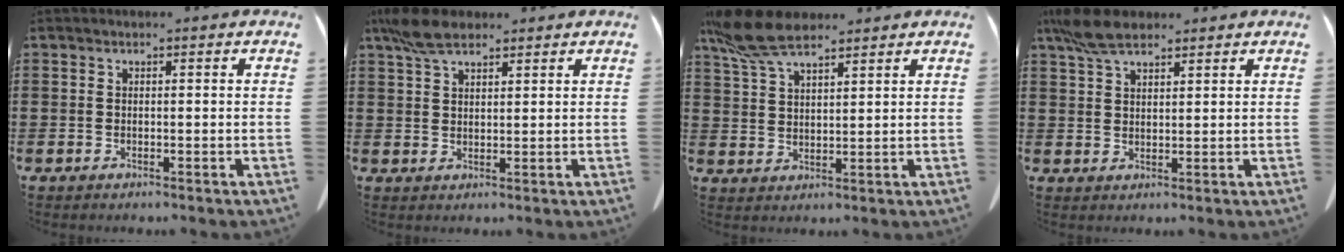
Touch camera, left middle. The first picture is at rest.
{"total": 5.8, "force": [4.2, 2.2, 3.4], "torque": [-0.078, 0.004, 0.078]}
{"total": 9.0, "force": [6.7, 2.6, 5.4], "torque": [-0.134, -0.012, 0.123]}
{"total": 6.1, "force": [4.5, 2.2, 3.5], "torque": [-0.081, 0.001, 0.086]}